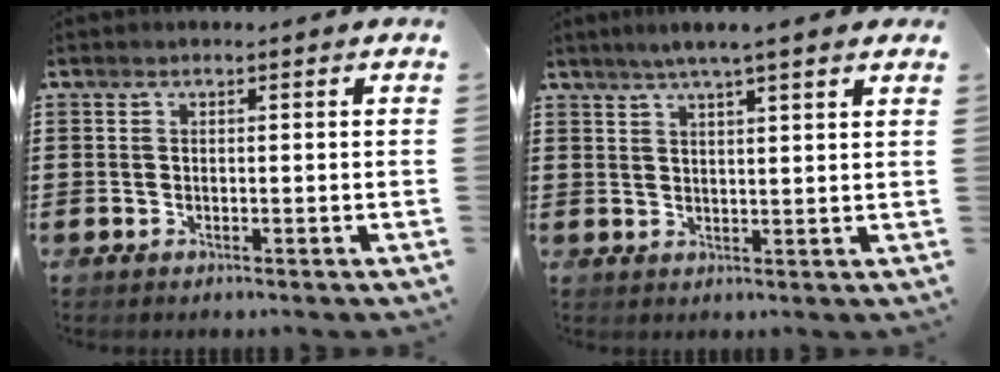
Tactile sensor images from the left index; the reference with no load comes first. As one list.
[{"total": 4.1, "force": [3.2, -0.2, 2.6], "torque": [-0.059, -0.001, 0.055]}]